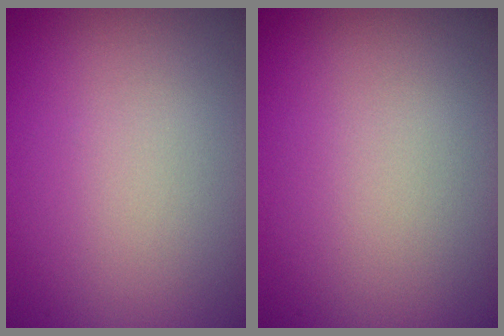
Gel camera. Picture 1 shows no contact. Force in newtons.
{"total": 0.0}